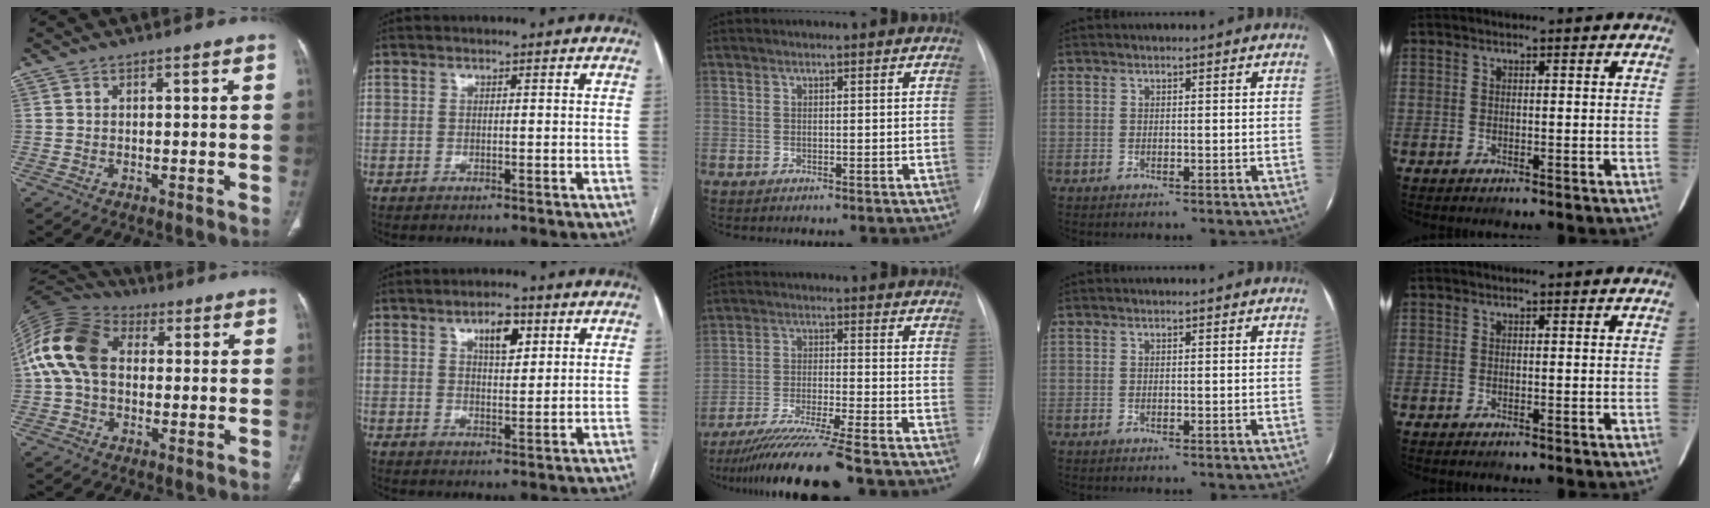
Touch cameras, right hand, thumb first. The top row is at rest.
{"thumb": {"total": 15.2, "force": [1.6, 10.6, 10.8], "torque": [-0.218, 0.039, 0.019]}, "index": {"total": 4.9, "force": [2.3, 1.9, 3.8], "torque": [-0.063, 0.003, 0.039]}, "middle": {"total": 13.0, "force": [-11.0, -1.4, 6.7], "torque": [-0.100, -0.036, -0.181]}}